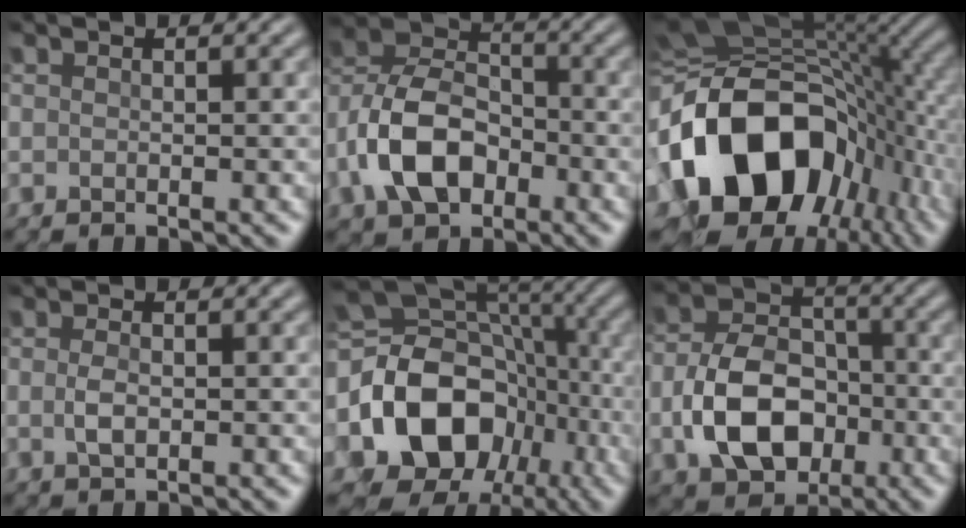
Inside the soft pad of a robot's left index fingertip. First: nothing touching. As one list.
[{"total": 8.3, "force": [-3.0, 5.3, 5.7], "torque": [-0.119, 0.013, -0.066]}, {"total": 17.6, "force": [-4.5, 12.3, 11.7], "torque": [-0.221, -0.007, -0.076]}, {"total": 1.5, "force": [0.0, 0.6, 1.4], "torque": [-0.037, 0.003, 0.002]}, {"total": 14.6, "force": [-2.4, 11.4, 8.8], "torque": [-0.186, -0.011, -0.031]}, {"total": 8.5, "force": [-2.6, 5.7, 5.7], "torque": [-0.114, 0.004, -0.046]}]